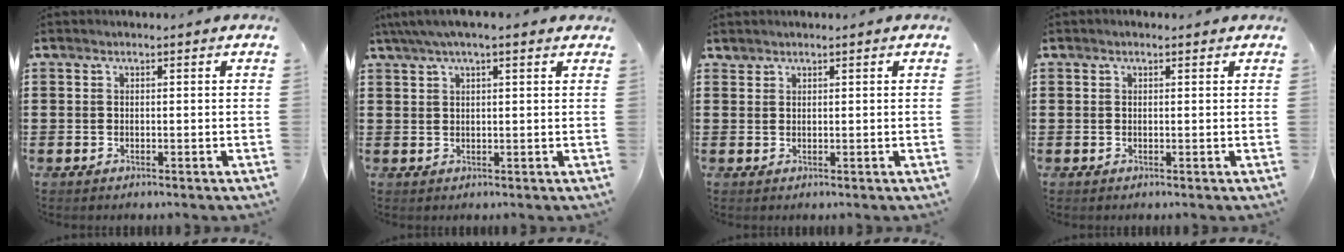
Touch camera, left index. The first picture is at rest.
{"total": 3.4, "force": [2.1, 0.6, 2.6], "torque": [-0.053, 0.005, 0.037]}
{"total": 0.9, "force": [0.9, 0.3, 0.0], "torque": [-0.004, 0.001, 0.018]}
{"total": 0.0}